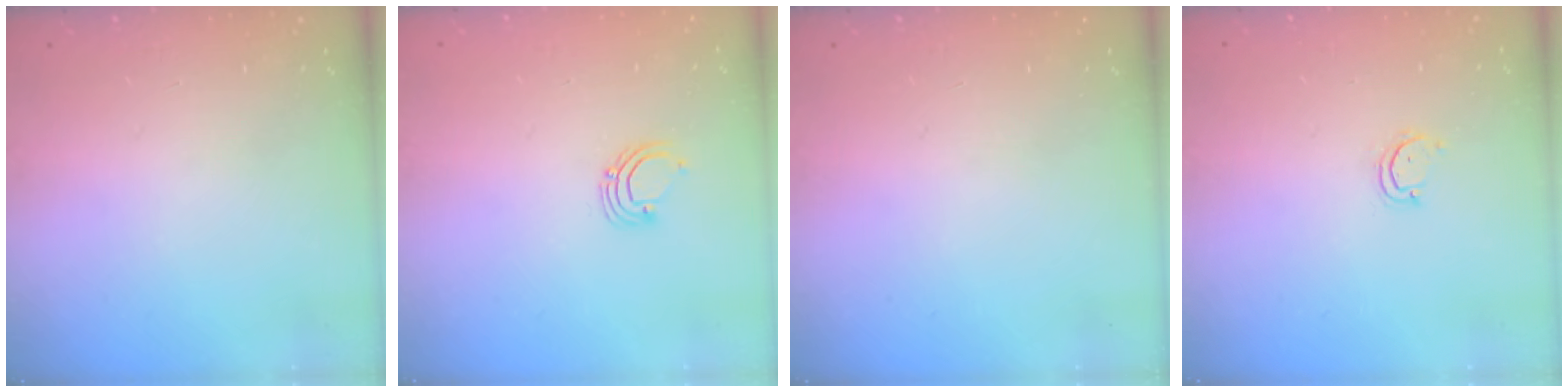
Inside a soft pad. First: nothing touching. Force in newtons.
{"total": 3.4, "press": 3.4, "slide": 0.3}
{"total": 0.0}
{"total": 2.9, "press": 2.9, "slide": 0.3}